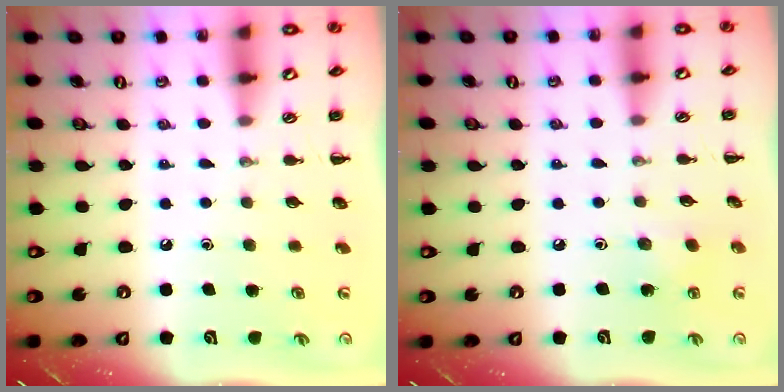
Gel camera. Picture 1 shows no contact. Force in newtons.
{"total": 3.2, "press": 3.0, "slide": 0.9}